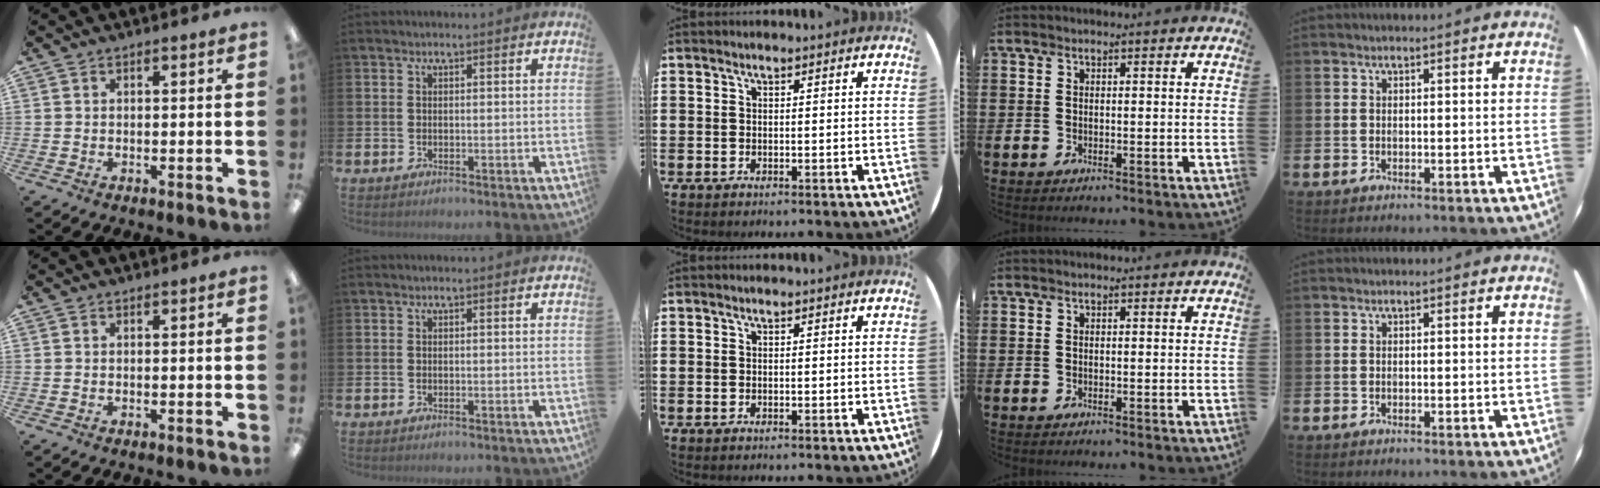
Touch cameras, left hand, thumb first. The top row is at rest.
{}